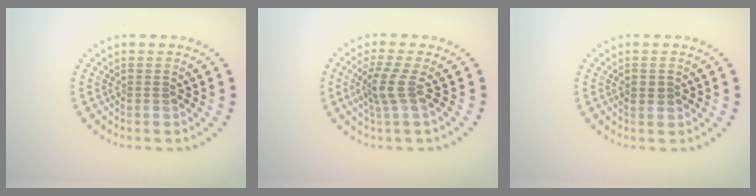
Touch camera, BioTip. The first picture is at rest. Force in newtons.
{"total": 2.5, "press": 1.9, "slide": 1.6}
{"total": 1.2, "press": 1.2, "slide": 0.1}